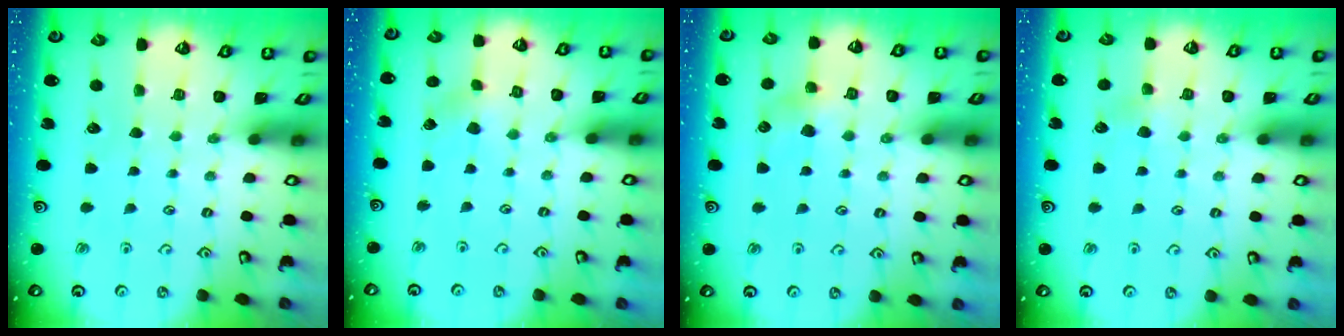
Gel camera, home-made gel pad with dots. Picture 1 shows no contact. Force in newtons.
{"total": 2.6, "press": 2.4, "slide": 0.9}
{"total": 6.1, "press": 6.1, "slide": 1.0}
{"total": 3.8, "press": 3.8, "slide": 0.3}